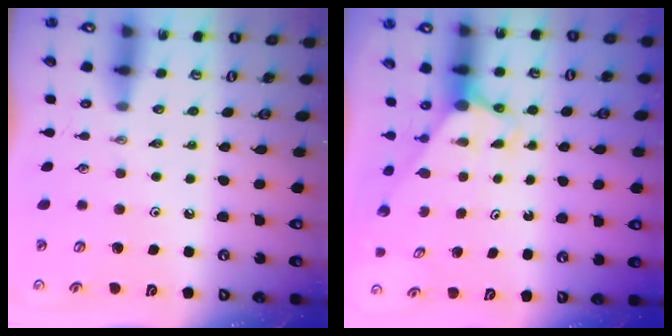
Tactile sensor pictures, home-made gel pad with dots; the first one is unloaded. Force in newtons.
{"total": 2.8, "press": 2.8, "slide": 0.0}